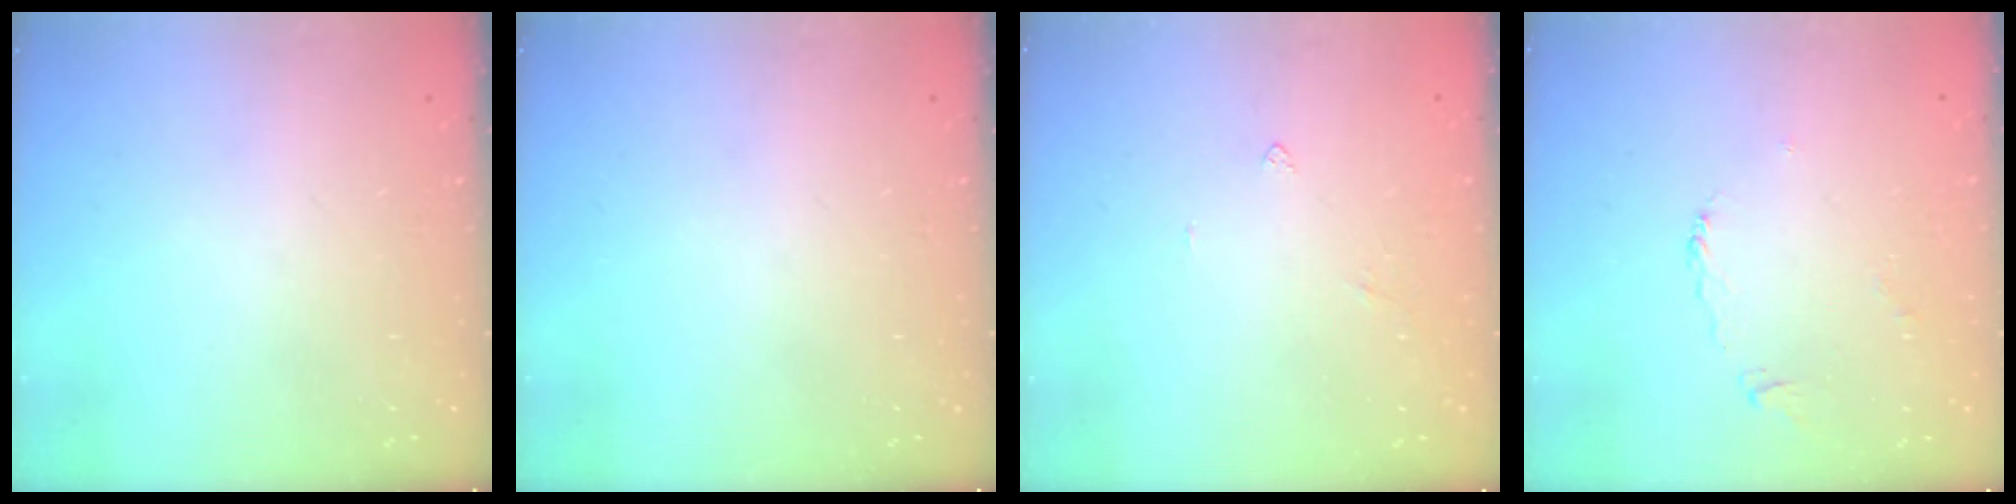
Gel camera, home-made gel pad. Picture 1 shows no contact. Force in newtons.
{"total": 0.0}
{"total": 1.9, "press": 1.8, "slide": 0.4}
{"total": 2.3, "press": 2.2, "slide": 0.7}